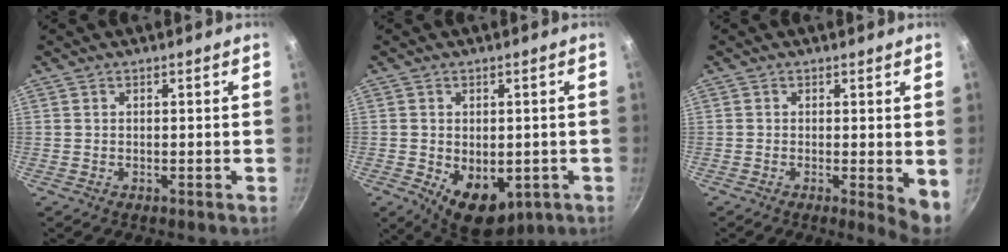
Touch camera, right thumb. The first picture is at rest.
{"total": 10.6, "force": [-2.7, 7.0, 7.5], "torque": [-0.082, -0.010, -0.020]}
{"total": 4.7, "force": [-0.4, 1.4, 4.5], "torque": [-0.055, -0.010, -0.005]}